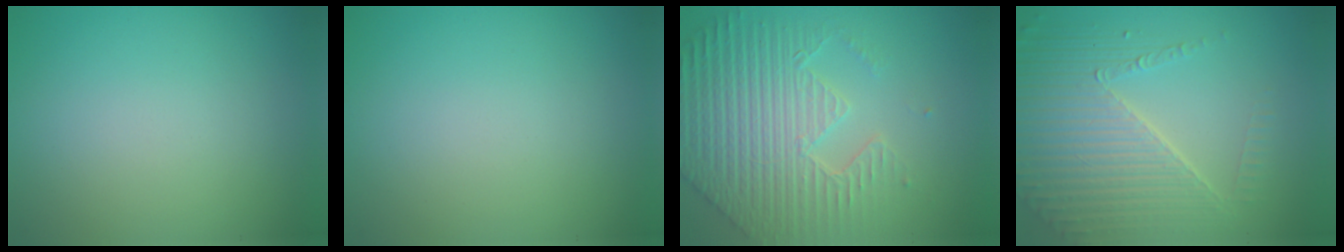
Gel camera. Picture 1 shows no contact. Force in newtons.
{"total": 0.0}
{"total": 7.6, "press": 5.7, "slide": 5.0}
{"total": 6.7, "press": 4.9, "slide": 4.5}